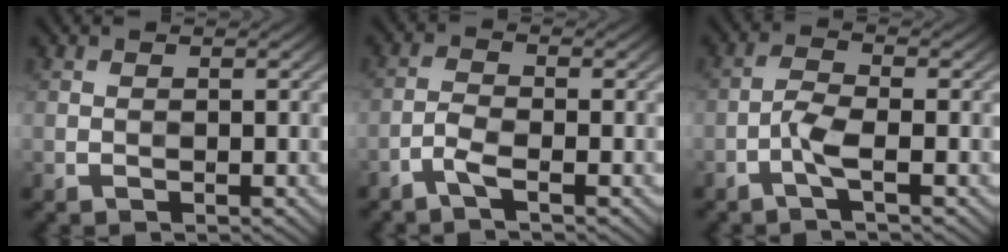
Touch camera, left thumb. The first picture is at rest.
{"total": 2.3, "force": [-1.6, 0.4, 1.6], "torque": [-0.039, -0.001, -0.043]}
{"total": 2.9, "force": [-1.4, 0.5, 2.5], "torque": [-0.058, 0.006, -0.038]}